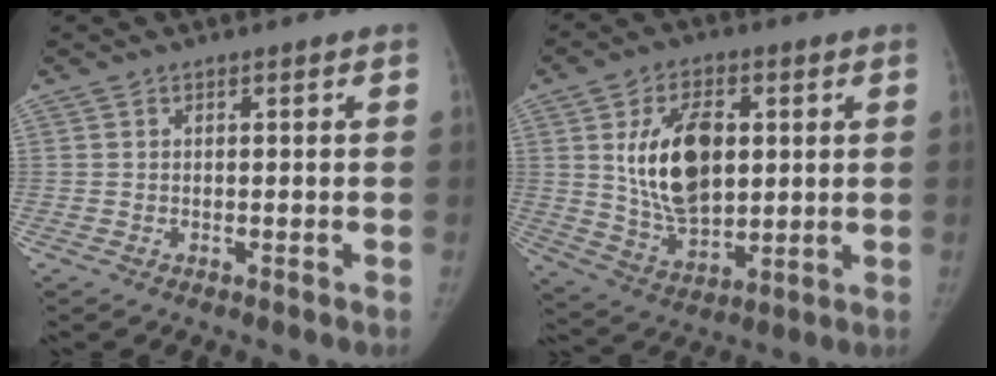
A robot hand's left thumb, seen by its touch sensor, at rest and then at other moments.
{"total": 15.9, "force": [3.0, 9.6, 12.4], "torque": [-0.183, -0.016, 0.062]}